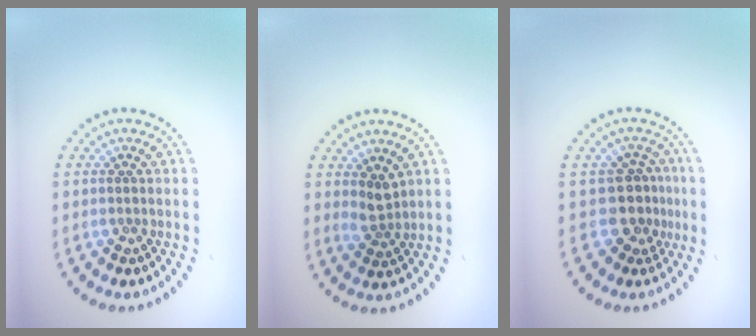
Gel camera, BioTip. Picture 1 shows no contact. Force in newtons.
{"total": 1.9, "press": 1.3, "slide": 1.3}
{"total": 3.0, "press": 2.1, "slide": 2.1}